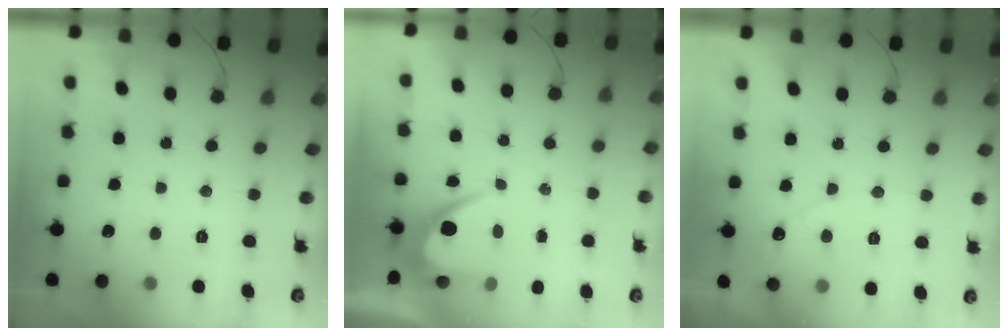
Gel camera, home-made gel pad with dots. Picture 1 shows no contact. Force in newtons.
{"total": 6.2, "press": 6.2, "slide": 0.3}
{"total": 3.9, "press": 3.9, "slide": 0.2}